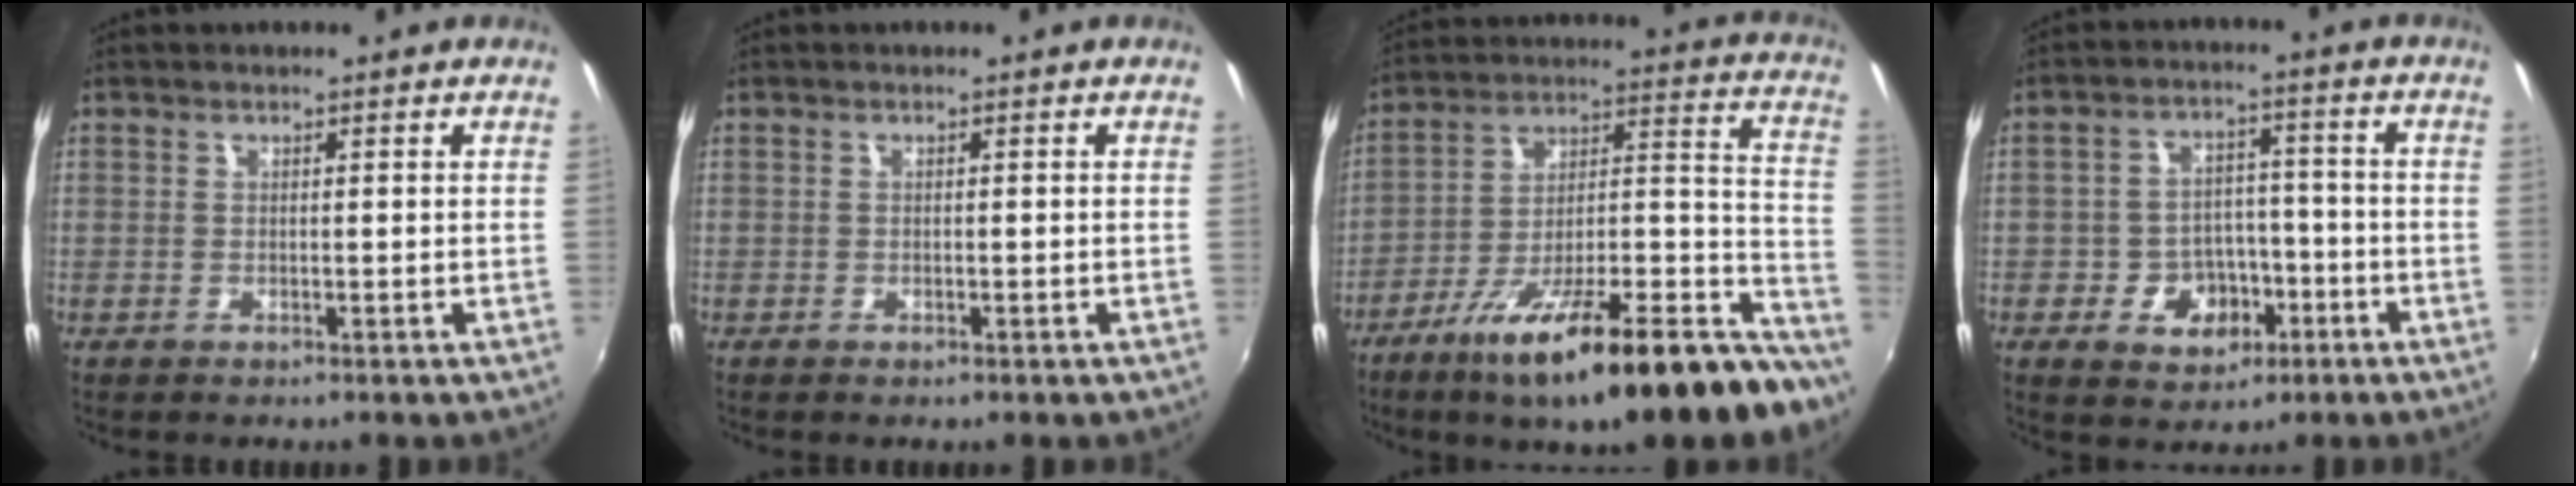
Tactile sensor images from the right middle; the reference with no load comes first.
{"total": 0.6, "force": [-0.4, 0.4, 0.2], "torque": [-0.003, -0.004, -0.008]}
{"total": 29.7, "force": [-20.5, 7.2, 20.3], "torque": [-0.276, -0.012, -0.308]}
{"total": 8.5, "force": [-3.7, 6.6, 3.8], "torque": [-0.082, 0.017, -0.044]}